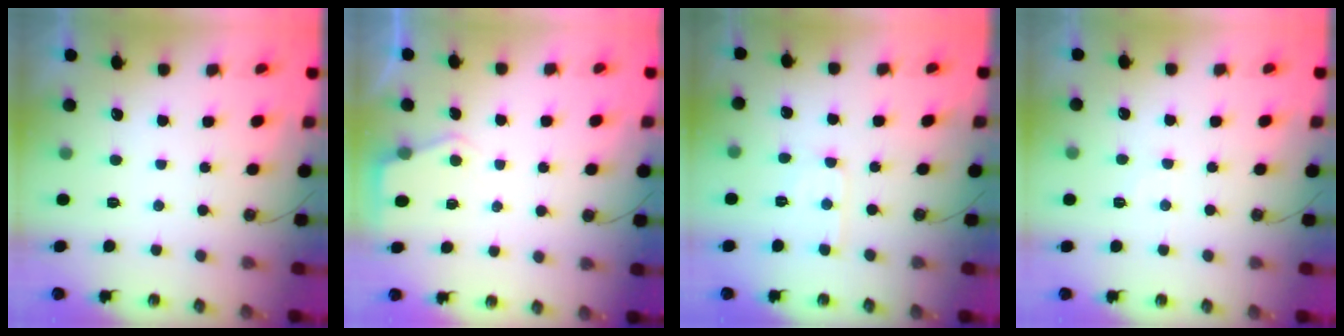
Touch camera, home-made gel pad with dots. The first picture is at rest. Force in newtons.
{"total": 3.1, "press": 3.1, "slide": 0.5}
{"total": 4.6, "press": 4.6, "slide": 0.1}
{"total": 3.2, "press": 3.2, "slide": 0.6}